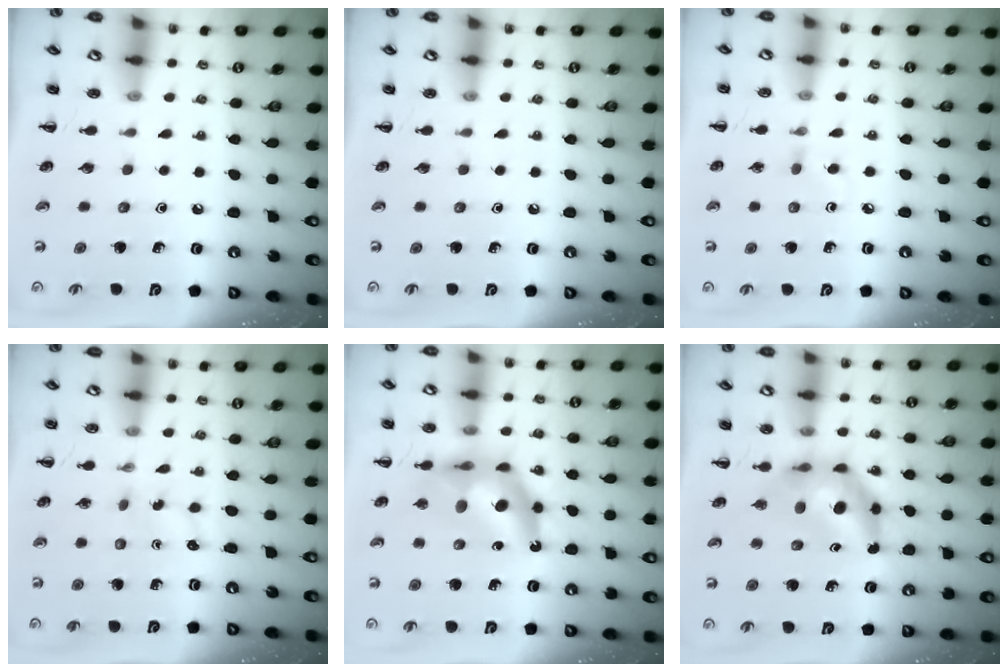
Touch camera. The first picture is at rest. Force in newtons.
{"total": 0.0}
{"total": 3.9, "press": 3.5, "slide": 1.5}
{"total": 2.2, "press": 2.1, "slide": 0.8}
{"total": 12.2, "press": 11.6, "slide": 3.7}
{"total": 7.5, "press": 7.3, "slide": 1.9}